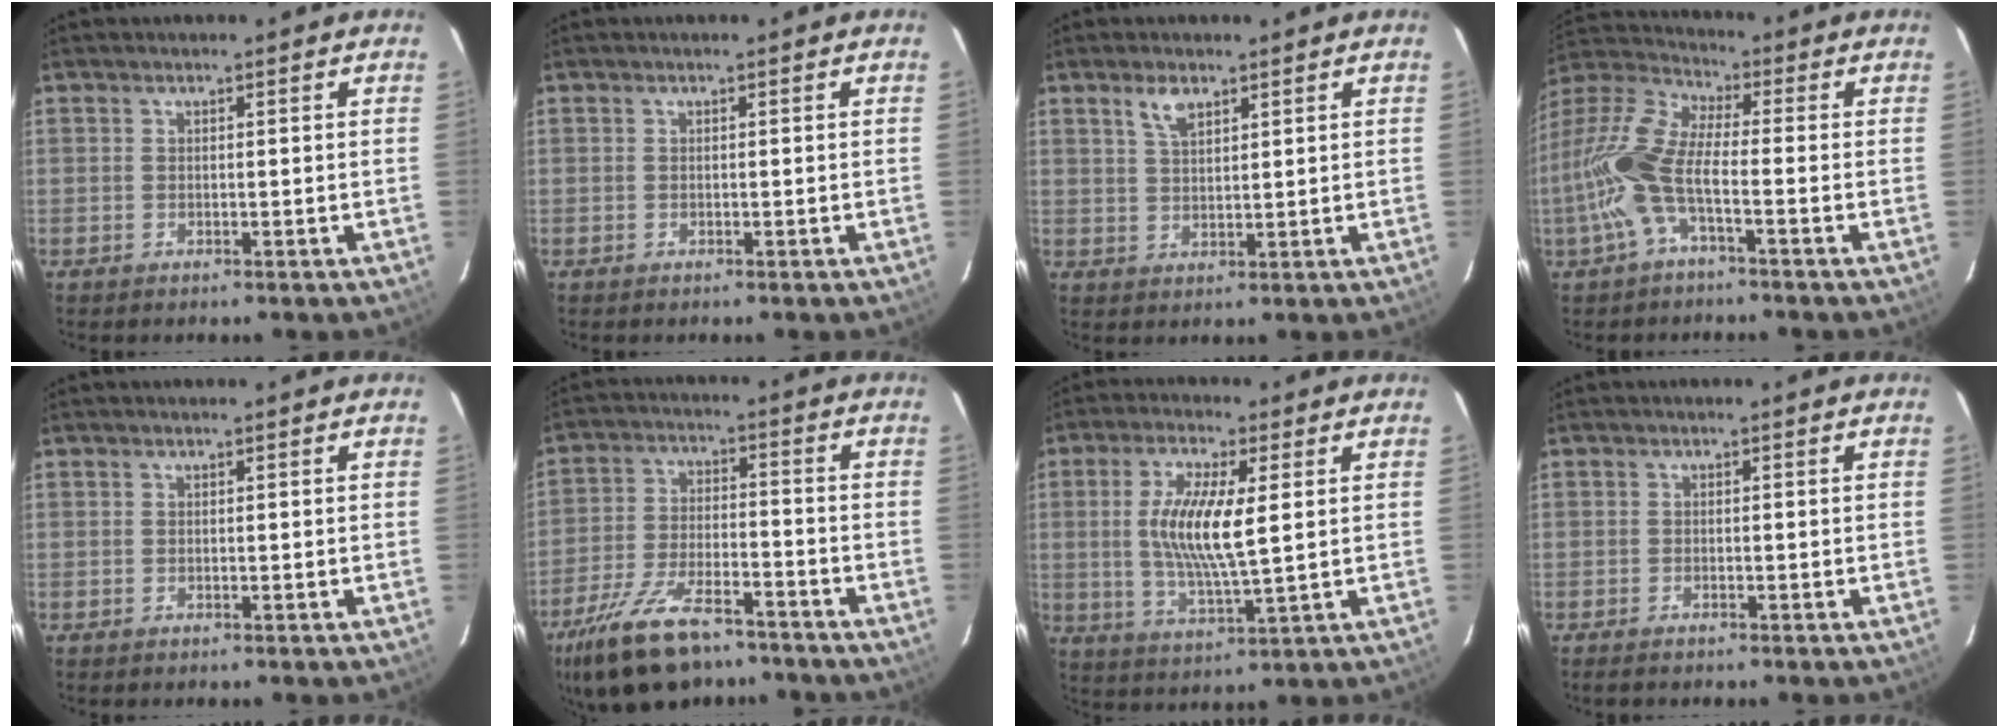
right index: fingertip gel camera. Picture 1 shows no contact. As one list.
[{"total": 0.0}, {"total": 3.9, "force": [2.5, 1.7, 2.5], "torque": [-0.045, 0.005, 0.048]}, {"total": 12.4, "force": [-3.5, 3.7, 11.4], "torque": [-0.250, 0.003, -0.074]}, {"total": 0.0}, {"total": 17.9, "force": [-13.4, 7.0, 9.6], "torque": [-0.207, -0.024, -0.228]}, {"total": 11.4, "force": [1.6, 2.7, 10.9], "torque": [-0.209, -0.004, 0.032]}, {"total": 1.5, "force": [-1.3, 0.3, 0.7], "torque": [-0.019, -0.003, -0.026]}]